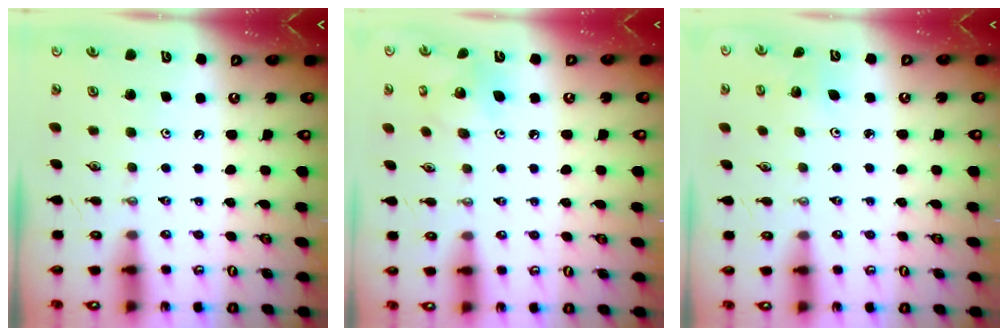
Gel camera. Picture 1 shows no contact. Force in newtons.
{"total": 5.9, "press": 5.9, "slide": 0.2}
{"total": 1.1, "press": 1.1, "slide": 0.1}